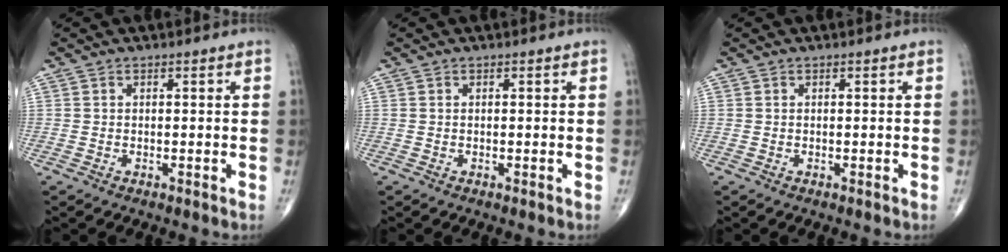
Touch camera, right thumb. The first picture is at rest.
{"total": 0.0}
{"total": 0.0}